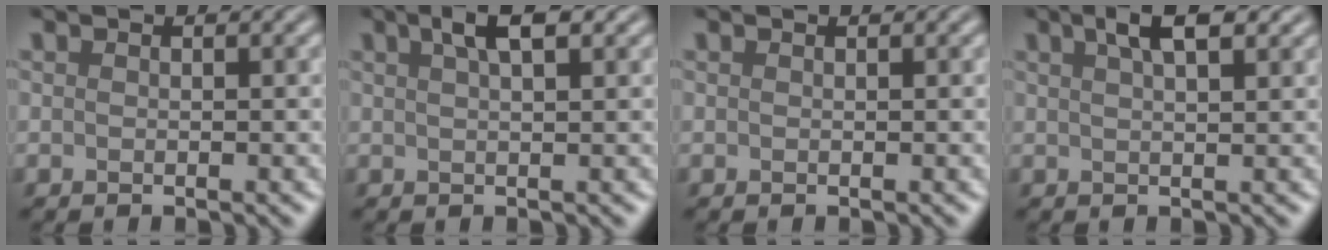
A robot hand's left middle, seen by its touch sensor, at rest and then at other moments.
{"total": 3.0, "force": [1.8, 0.7, 2.3], "torque": [-0.034, 0.006, 0.029]}
{"total": 0.0}
{"total": 3.5, "force": [2.2, 0.9, 2.6], "torque": [-0.039, 0.008, 0.036]}